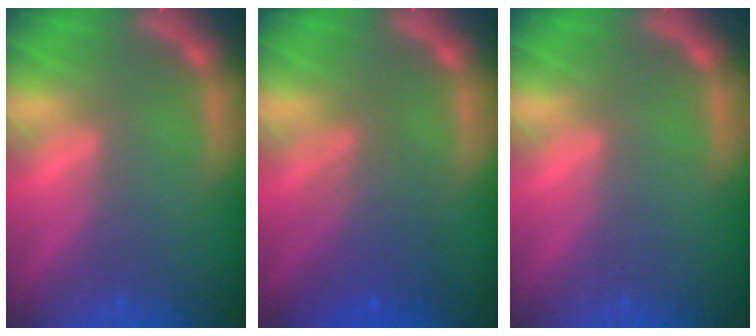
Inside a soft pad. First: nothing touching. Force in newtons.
{"total": 4.6}
{"total": 0.0}